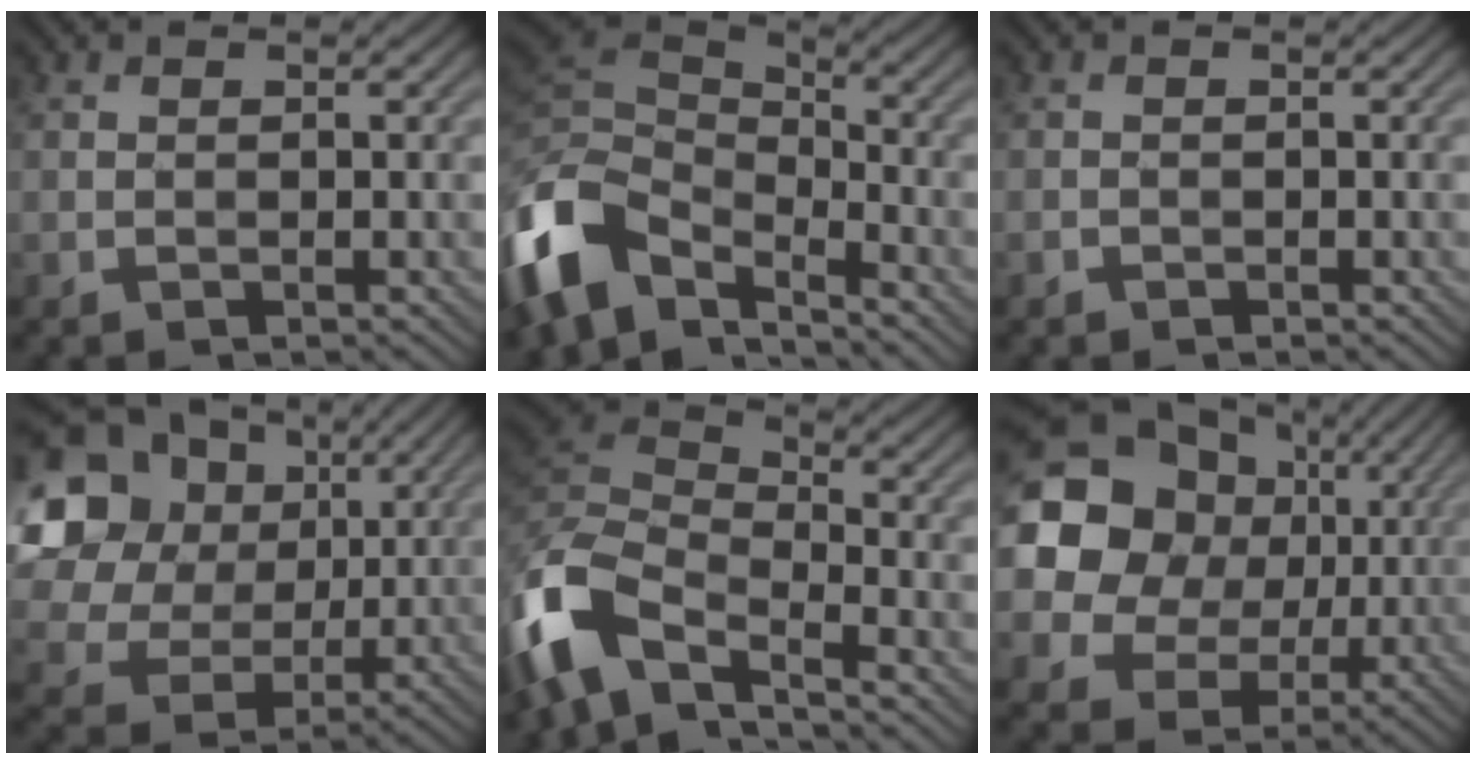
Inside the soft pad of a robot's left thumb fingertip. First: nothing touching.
{"total": 11.9, "force": [-6.9, 6.8, 6.9], "torque": [-0.173, -0.004, -0.138]}
{"total": 0.6, "force": [-0.5, 0.3, 0.1], "torque": [-0.005, 0.001, -0.010]}
{"total": 18.4, "force": [5.3, 15.5, 8.2], "torque": [-0.272, 0.047, 0.113]}
{"total": 11.5, "force": [-6.8, 4.9, 8.0], "torque": [-0.183, -0.001, -0.150]}
{"total": 19.5, "force": [5.1, 16.9, 8.3], "torque": [-0.240, 0.031, 0.090]}